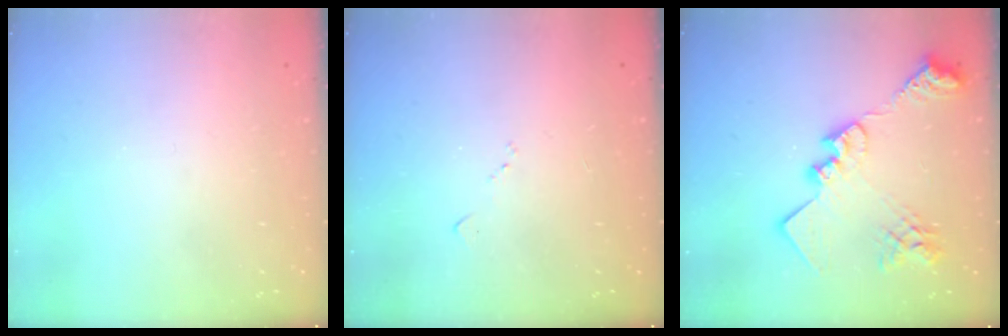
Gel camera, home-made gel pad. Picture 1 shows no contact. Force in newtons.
{"total": 5.5, "press": 5.5, "slide": 0.8}
{"total": 21.9, "press": 21.8, "slide": 2.0}